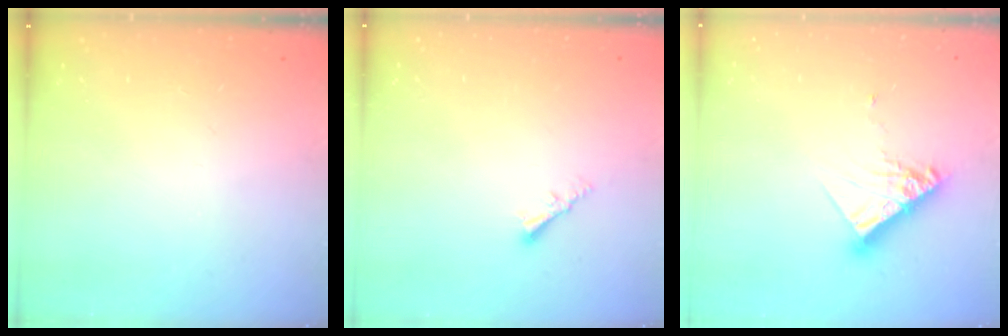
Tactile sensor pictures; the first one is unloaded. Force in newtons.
{"total": 2.2, "press": 2.2, "slide": 0.4}
{"total": 10.1, "press": 10.1, "slide": 0.9}